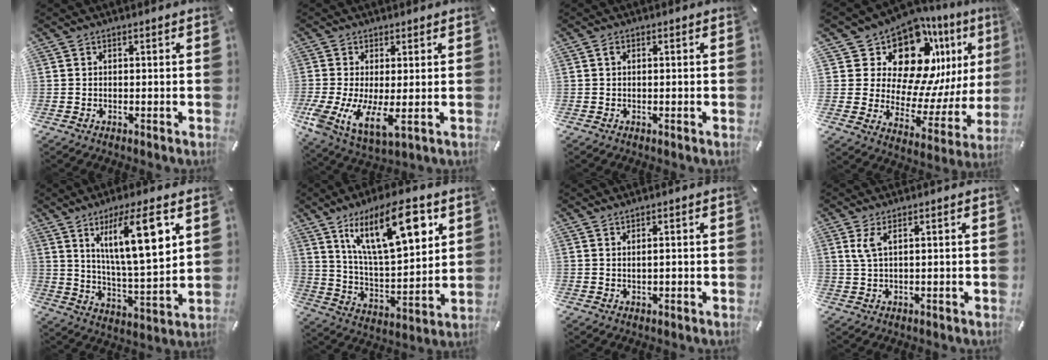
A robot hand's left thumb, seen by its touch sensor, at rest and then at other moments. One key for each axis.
{"total": 9.1, "fx": -0.8, "fy": 4.0, "fz": 8.1, "tx": -0.174, "ty": -0.028, "tz": -0.008}
{"total": 0.6, "fx": 0.0, "fy": 0.4, "fz": 0.5, "tx": -0.011, "ty": 0.004, "tz": -0.001}
{"total": 17.8, "fx": 11.9, "fy": 10.1, "fz": 8.6, "tx": -0.120, "ty": -0.118, "tz": 0.208}
{"total": 16.4, "fx": 8.1, "fy": 4.4, "fz": 13.6, "tx": -0.225, "ty": -0.023, "tz": 0.126}
{"total": 20.9, "fx": 10.9, "fy": 8.2, "fz": 15.9, "tx": -0.278, "ty": -0.039, "tz": 0.171}
{"total": 1.1, "fx": 0.5, "fy": 0.2, "fz": 1.0, "tx": -0.020, "ty": 0.000, "tz": 0.007}
{"total": 3.2, "fx": 1.2, "fy": 0.8, "fz": 2.9, "tx": -0.062, "ty": 0.003, "tz": 0.020}